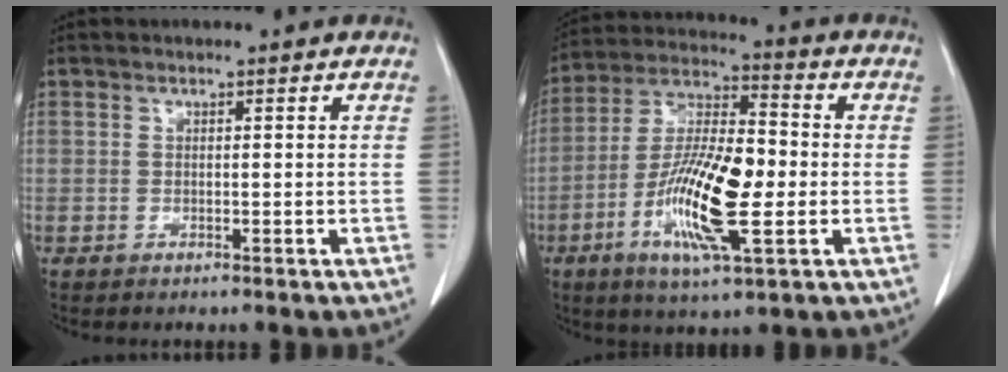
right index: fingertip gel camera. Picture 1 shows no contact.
{"total": 15.6, "force": [-3.3, 3.4, 14.8], "torque": [-0.289, -0.003, -0.061]}